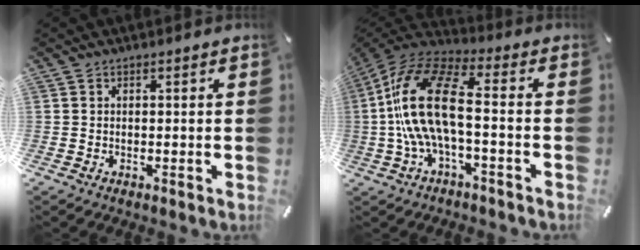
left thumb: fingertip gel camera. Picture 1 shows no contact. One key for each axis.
{"total": 17.6, "fx": -1.2, "fy": 7.6, "fz": 15.8, "tx": -0.343, "ty": 0.000, "tz": -0.030}